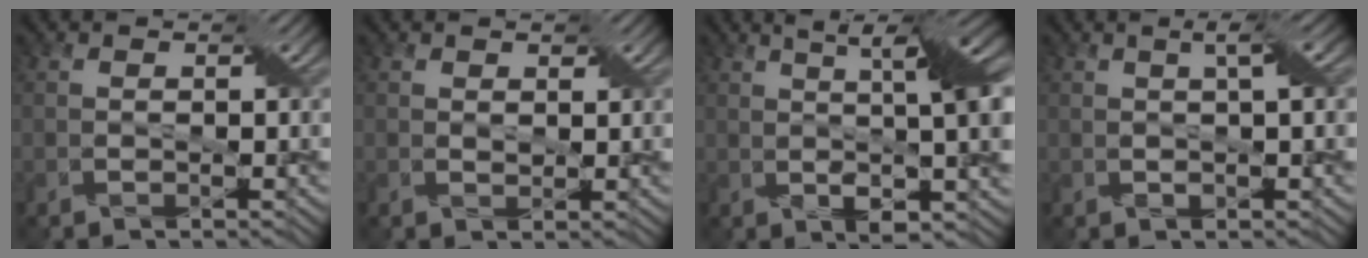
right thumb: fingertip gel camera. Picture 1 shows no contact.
{"total": 1.1, "force": [0.8, 0.6, 0.4], "torque": [-0.014, -0.001, 0.017]}
{"total": 10.9, "force": [2.5, 2.4, 10.3], "torque": [-0.154, 0.013, 0.039]}
{"total": 2.6, "force": [0.5, 0.3, 2.6], "torque": [-0.044, 0.008, 0.010]}